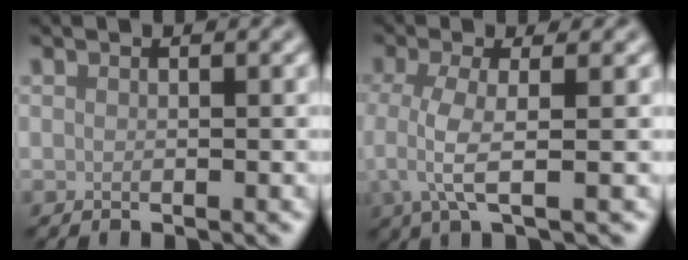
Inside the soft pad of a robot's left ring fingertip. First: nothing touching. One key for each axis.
{"total": 3.7, "fx": -0.3, "fy": 0.9, "fz": 3.6, "tx": -0.077, "ty": -0.007, "tz": -0.008}